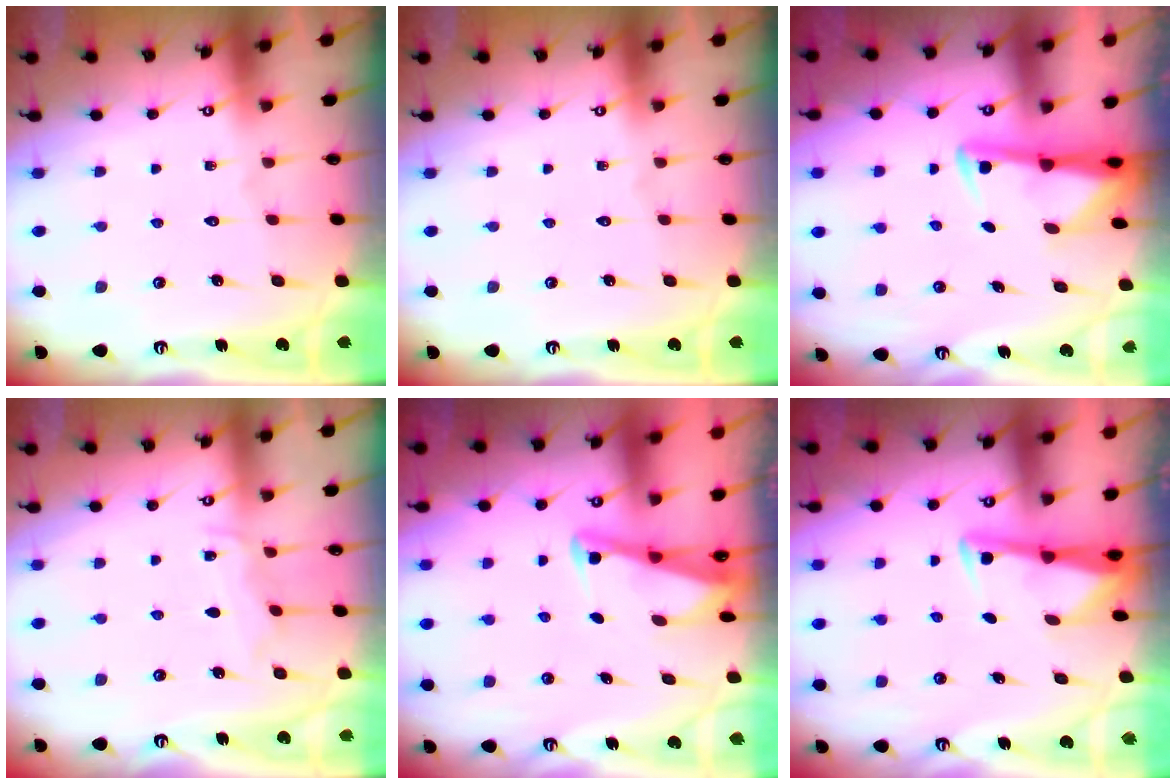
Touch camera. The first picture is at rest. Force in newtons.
{"total": 0.0}
{"total": 3.0, "press": 2.9, "slide": 0.5}
{"total": 5.0, "press": 5.0, "slide": 0.6}
{"total": 2.9, "press": 2.8, "slide": 0.3}
{"total": 3.0, "press": 3.0, "slide": 0.3}